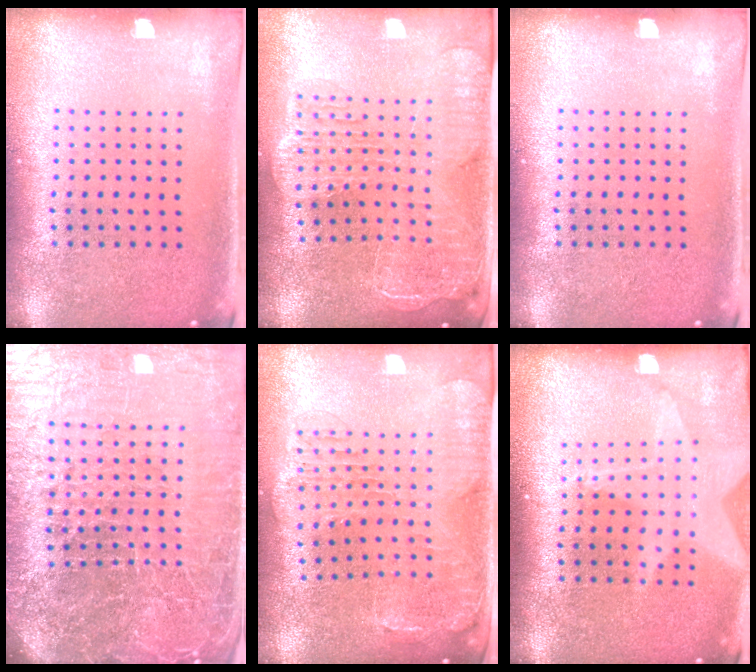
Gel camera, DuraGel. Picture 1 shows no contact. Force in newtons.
{"total": 2.7, "press": 2.3, "slide": 1.4}
{"total": 0.0}
{"total": 7.5, "press": 6.5, "slide": 3.8}
{"total": 1.5, "press": 1.4, "slide": 0.4}
{"total": 2.0, "press": 1.5, "slide": 1.3}